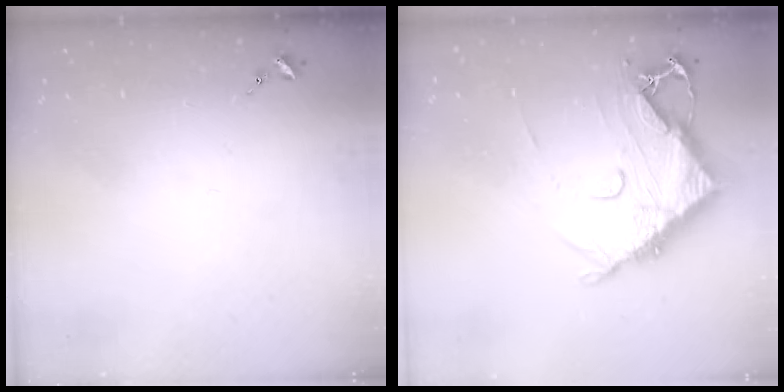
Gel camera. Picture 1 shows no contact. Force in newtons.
{"total": 13.0, "press": 12.9, "slide": 1.5}